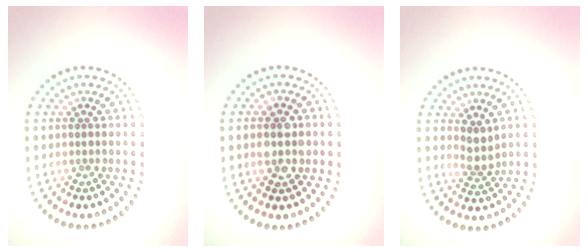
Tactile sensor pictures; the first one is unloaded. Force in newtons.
{"total": 3.6, "press": 3.6, "slide": 0.1}
{"total": 2.1, "press": 1.7, "slide": 1.3}